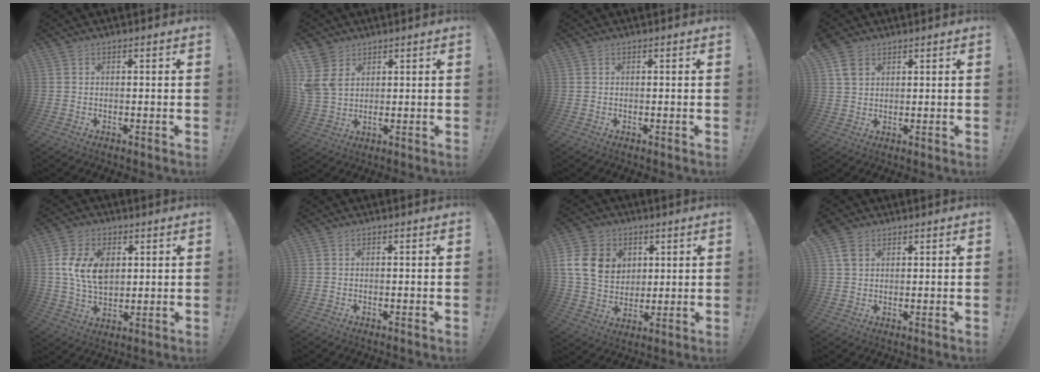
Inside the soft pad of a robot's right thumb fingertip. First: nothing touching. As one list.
[{"total": 8.0, "force": [3.3, 6.2, 3.8], "torque": [-0.082, -0.014, 0.067]}, {"total": 0.0}, {"total": 5.6, "force": [3.1, 3.7, 2.9], "torque": [-0.039, -0.010, 0.060]}, {"total": 12.8, "force": [3.1, 9.0, 8.5], "torque": [-0.151, -0.002, 0.057]}, {"total": 0.0}, {"total": 15.6, "force": [5.2, 12.6, 7.6], "torque": [-0.126, -0.020, 0.106]}, {"total": 4.6, "force": [2.6, 3.0, 2.3], "torque": [-0.035, -0.006, 0.051]}]